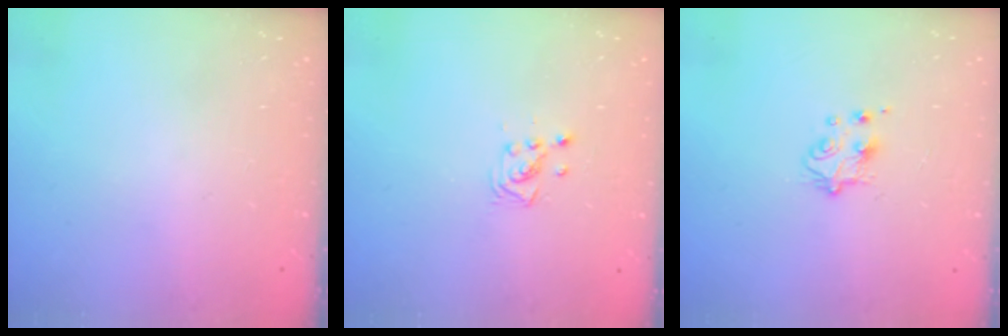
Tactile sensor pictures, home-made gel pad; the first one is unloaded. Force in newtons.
{"total": 3.6, "press": 3.6, "slide": 0.3}
{"total": 5.3, "press": 5.2, "slide": 0.6}